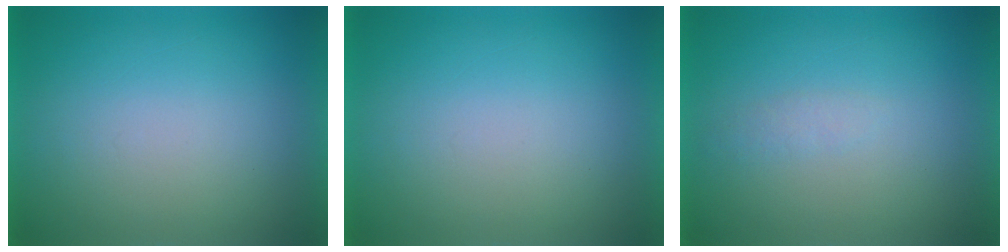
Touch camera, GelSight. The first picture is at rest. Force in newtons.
{"total": 0.0}
{"total": 1.3}